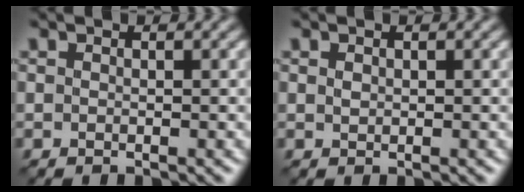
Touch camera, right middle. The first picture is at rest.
{"total": 0.5, "force": [0.2, 0.4, 0.3], "torque": [-0.010, 0.000, 0.006]}